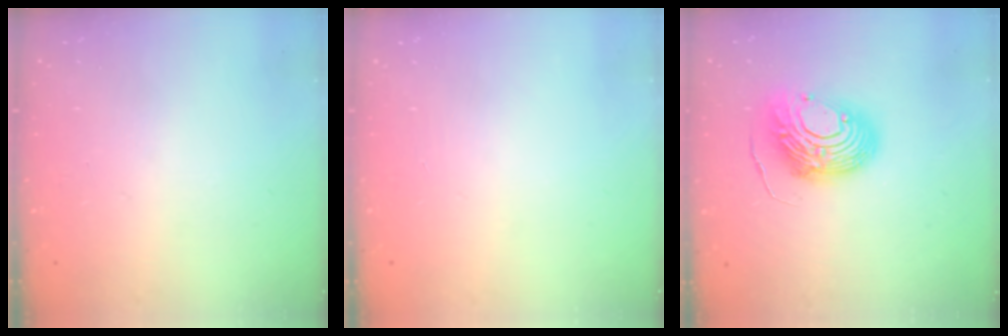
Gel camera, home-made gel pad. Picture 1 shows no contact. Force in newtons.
{"total": 0.0}
{"total": 14.0, "press": 14.0, "slide": 1.1}